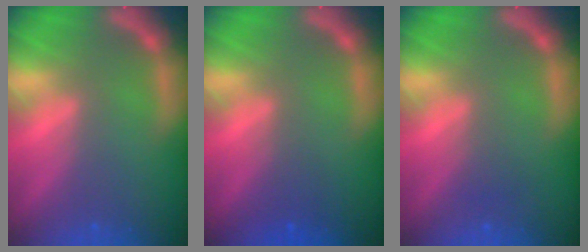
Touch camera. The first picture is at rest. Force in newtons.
{"total": 1.5}
{"total": 1.0}